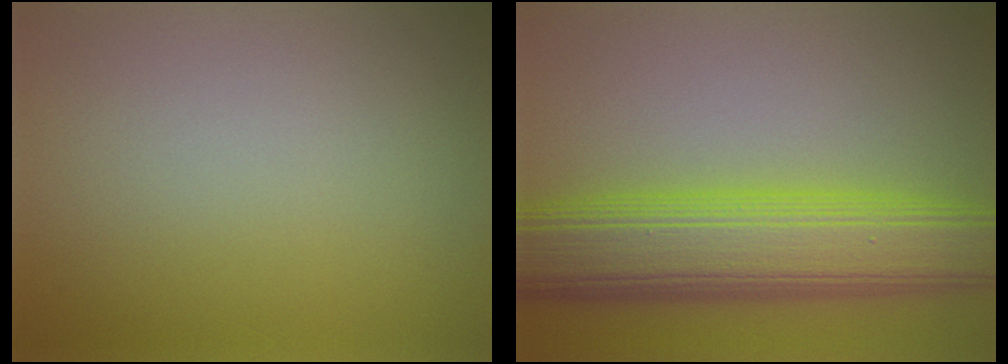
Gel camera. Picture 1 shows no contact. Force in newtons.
{"total": 10.4, "press": 10.4, "slide": 0.4}